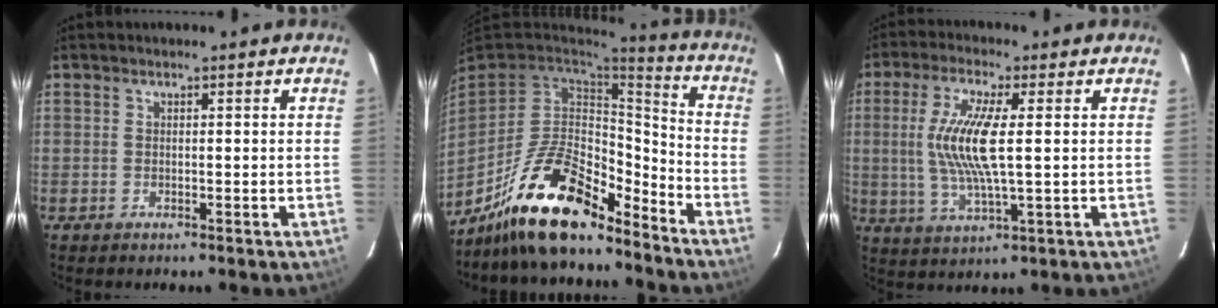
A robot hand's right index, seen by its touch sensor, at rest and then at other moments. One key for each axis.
{"total": 18.6, "fx": -13.9, "fy": 6.2, "fz": 10.6, "tx": -0.221, "ty": -0.002, "tz": -0.249}
{"total": 11.3, "fx": 1.1, "fy": 2.3, "fz": 11.0, "tx": -0.220, "ty": -0.003, "tz": 0.024}